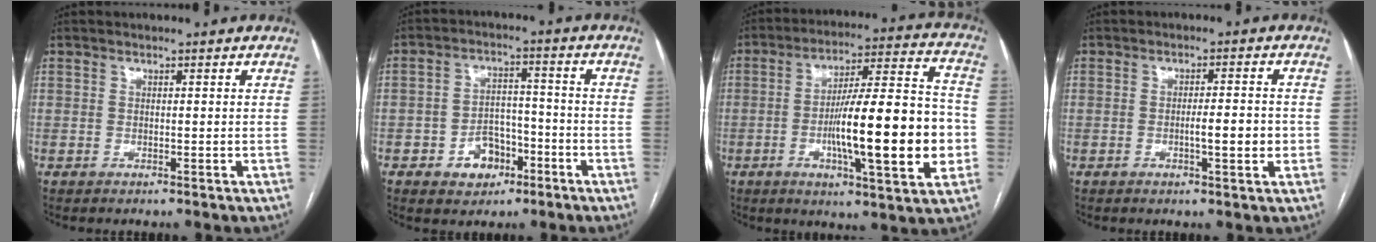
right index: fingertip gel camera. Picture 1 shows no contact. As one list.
[{"total": 6.7, "force": [-3.3, 4.7, 3.5], "torque": [-0.060, 0.021, -0.046]}, {"total": 20.1, "force": [-3.8, 3.0, 19.5], "torque": [-0.296, 0.013, -0.054]}, {"total": 4.6, "force": [-0.9, 0.7, 4.5], "torque": [-0.072, -0.001, -0.010]}]